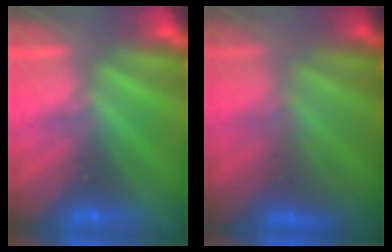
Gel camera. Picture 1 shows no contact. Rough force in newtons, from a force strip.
{"total": 3.0}